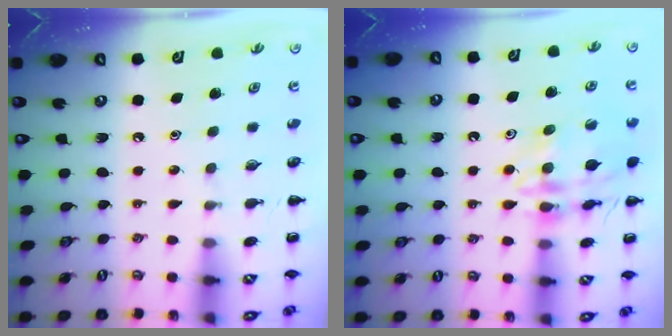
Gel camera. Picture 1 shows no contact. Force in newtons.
{"total": 14.5, "press": 14.4, "slide": 1.4}